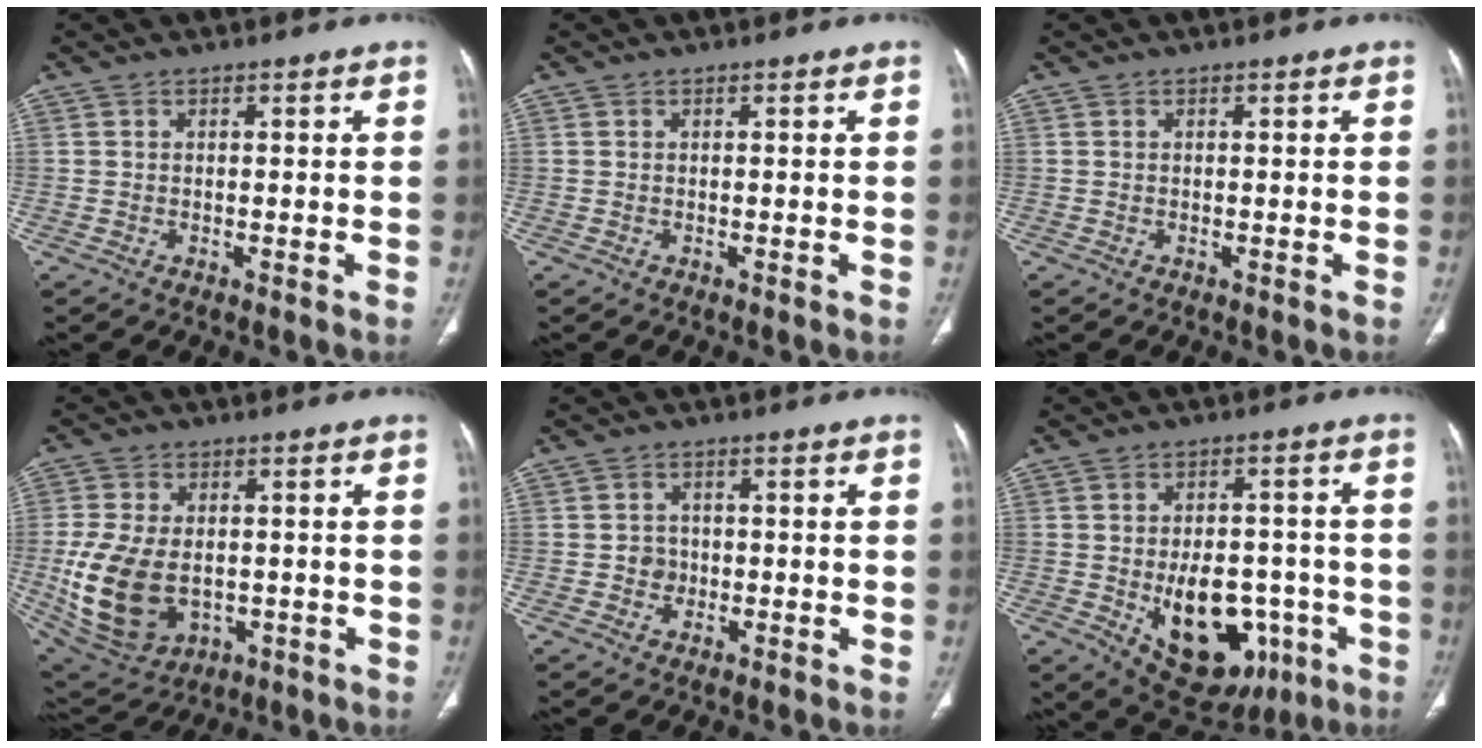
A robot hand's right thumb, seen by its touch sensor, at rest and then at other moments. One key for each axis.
{"total": 0.0}
{"total": 0.0}
{"total": 16.6, "fx": -2.1, "fy": 11.0, "fz": 12.2, "tx": -0.241, "ty": -0.007, "tz": -0.009}
{"total": 2.8, "fx": -0.4, "fy": 2.6, "fz": 1.0, "tx": 0.001, "ty": 0.007, "tz": -0.009}
{"total": 17.6, "fx": -5.3, "fy": 10.9, "fz": 12.8, "tx": -0.149, "ty": 0.019, "tz": -0.051}